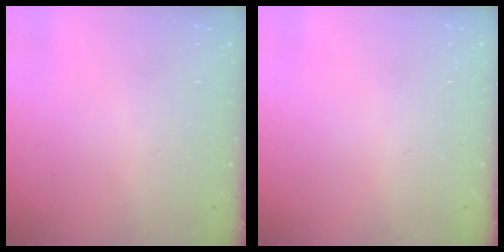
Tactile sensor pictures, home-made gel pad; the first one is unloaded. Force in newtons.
{"total": 0.0}